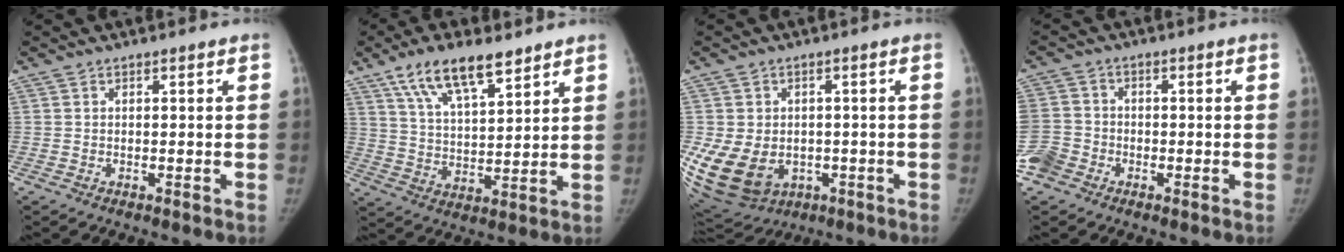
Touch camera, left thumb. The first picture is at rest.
{"total": 13.1, "force": [8.6, 4.7, 8.7], "torque": [-0.131, -0.035, 0.159]}
{"total": 18.5, "force": [-4.8, 14.2, 10.8], "torque": [-0.242, 0.003, -0.049]}
{"total": 7.7, "force": [-3.5, 6.2, 2.8], "torque": [-0.061, 0.014, -0.070]}